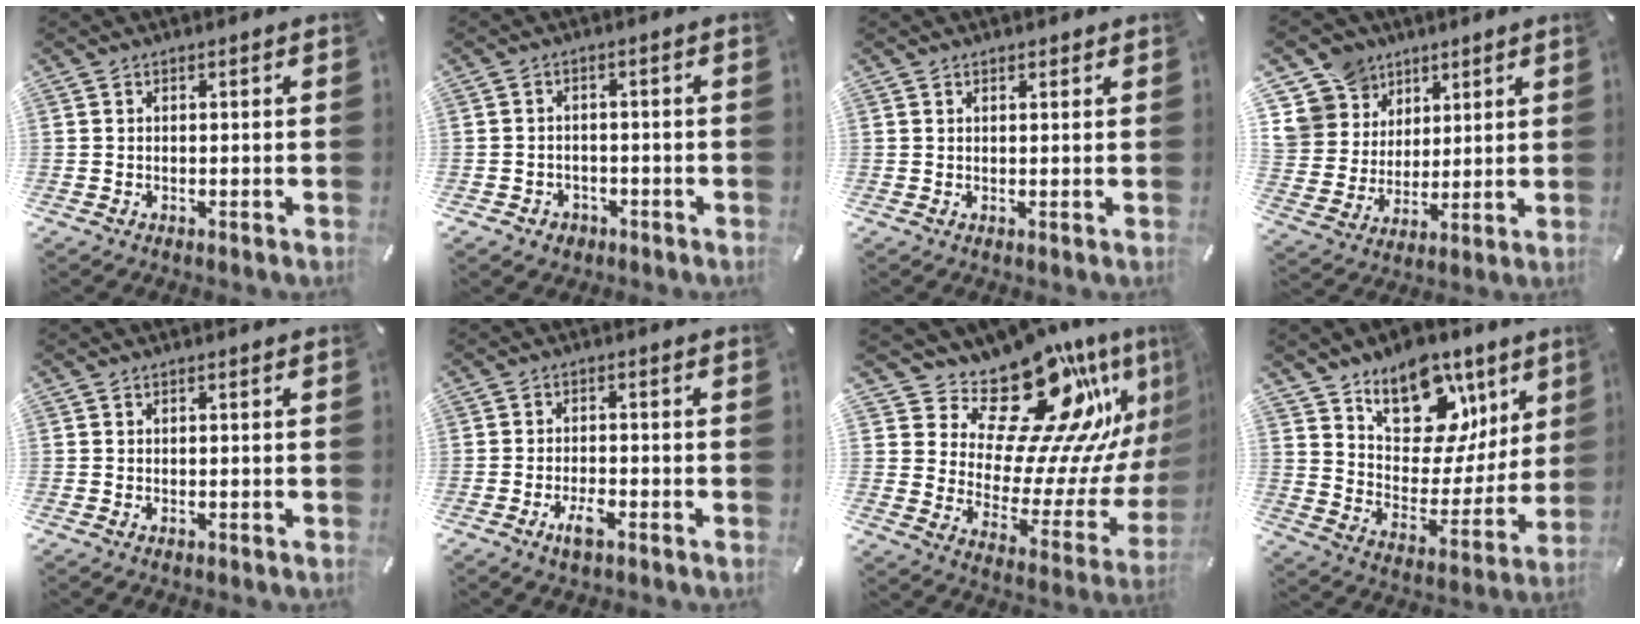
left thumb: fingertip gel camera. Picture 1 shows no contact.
{"total": 3.0, "force": [-1.6, 2.5, 0.4], "torque": [-0.005, 0.010, -0.032]}
{"total": 0.7, "force": [0.5, 0.5, 0.2], "torque": [-0.004, 0.001, 0.009]}
{"total": 11.4, "force": [5.9, 9.8, 0.8], "torque": [-0.029, -0.039, 0.122]}
{"total": 0.0}
{"total": 3.8, "force": [-2.2, 1.6, 2.7], "torque": [-0.055, 0.007, -0.043]}
{"total": 24.3, "force": [17.4, 10.3, 13.4], "torque": [-0.194, -0.143, 0.298]}
{"total": 16.1, "force": [10.9, 9.9, 6.6], "torque": [-0.086, -0.088, 0.192]}